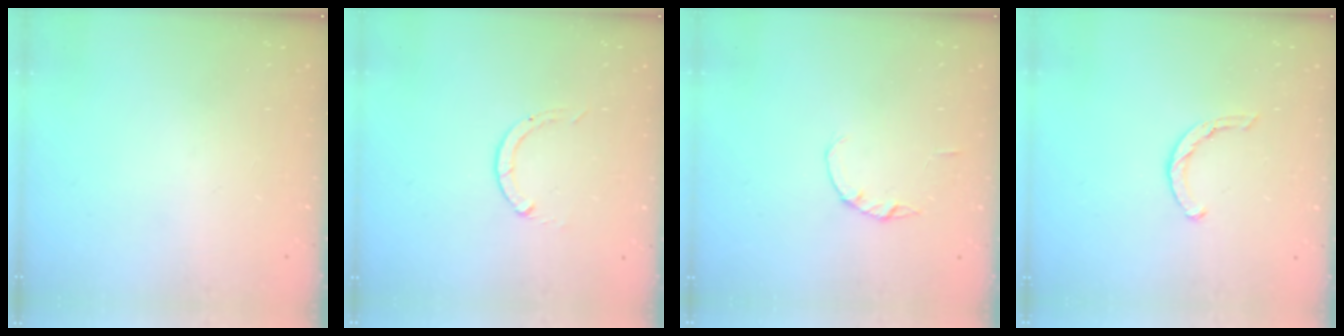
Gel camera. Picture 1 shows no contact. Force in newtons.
{"total": 0.0}
{"total": 1.0, "press": 1.0, "slide": 0.2}
{"total": 3.6, "press": 3.5, "slide": 0.8}